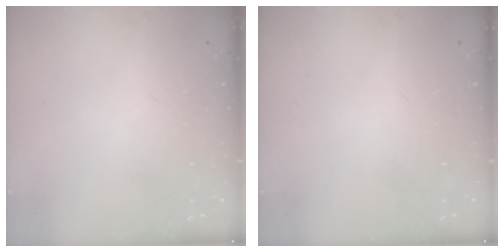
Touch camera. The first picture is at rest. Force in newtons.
{"total": 0.0}